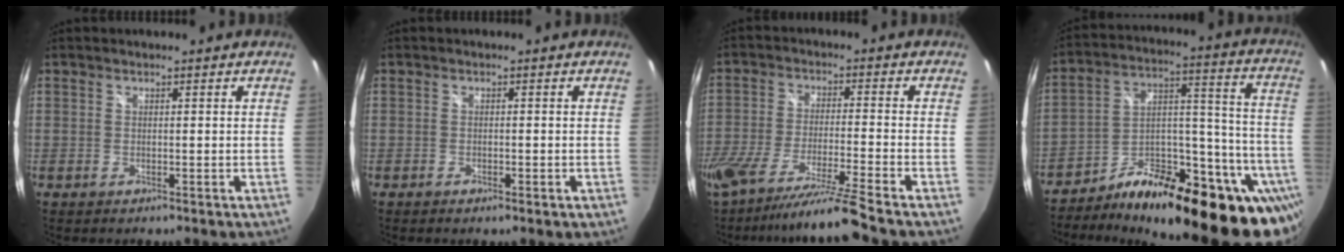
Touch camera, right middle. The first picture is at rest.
{"total": 1.5, "force": [-0.9, 0.5, 1.2], "torque": [-0.018, -0.003, -0.014]}
{"total": 14.2, "force": [-12.1, -2.2, 7.1], "torque": [-0.141, -0.039, -0.211]}
{"total": 30.4, "force": [-21.2, 11.2, 18.6], "torque": [-0.229, 0.035, -0.306]}